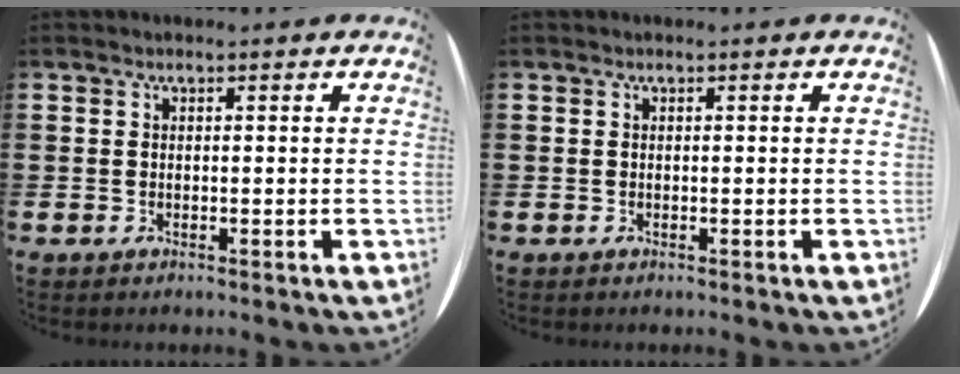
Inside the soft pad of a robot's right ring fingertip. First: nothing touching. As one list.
[{"total": 0.0}]